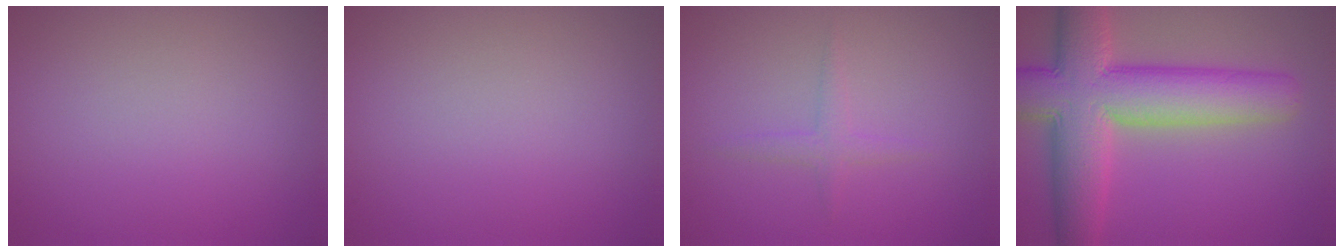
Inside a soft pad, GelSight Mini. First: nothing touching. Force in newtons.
{"total": 0.0}
{"total": 1.2, "press": 1.2, "slide": 0.0}
{"total": 10.9, "press": 10.9, "slide": 0.8}